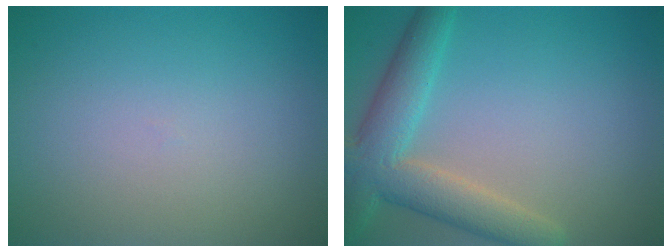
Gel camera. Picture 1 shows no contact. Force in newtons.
{"total": 5.8, "press": 5.8, "slide": 0.4}